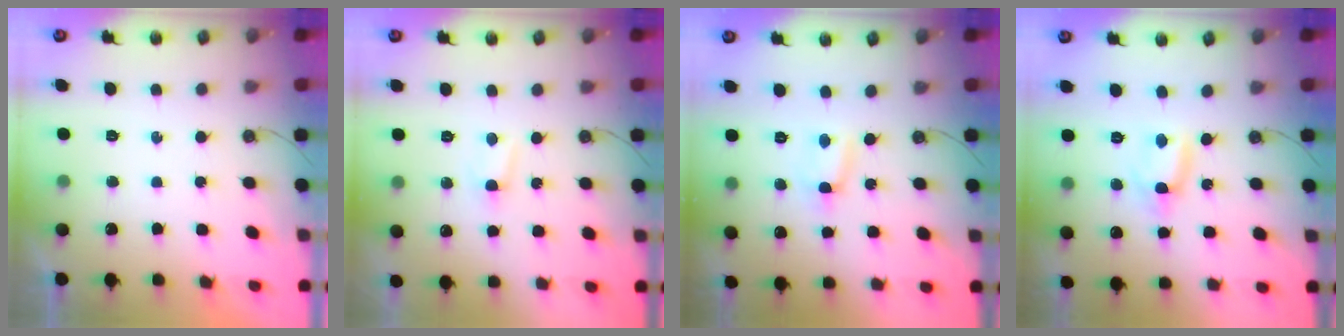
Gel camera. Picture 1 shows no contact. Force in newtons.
{"total": 2.8, "press": 2.8, "slide": 0.4}
{"total": 1.2, "press": 1.1, "slide": 0.6}
{"total": 2.2, "press": 2.2, "slide": 0.1}